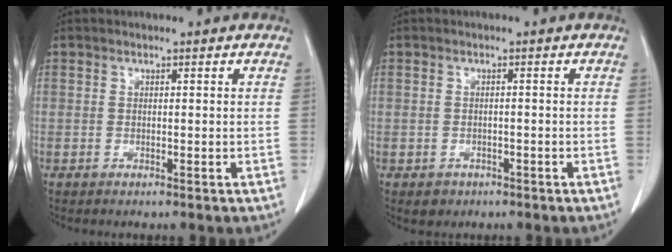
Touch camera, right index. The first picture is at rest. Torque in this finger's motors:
{"motor_torque": [-0.33, -0.25, -0.27, -0.11]}